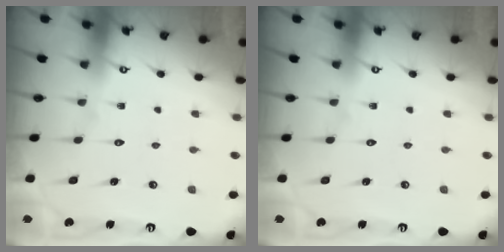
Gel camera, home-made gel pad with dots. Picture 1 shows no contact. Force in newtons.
{"total": 0.0}